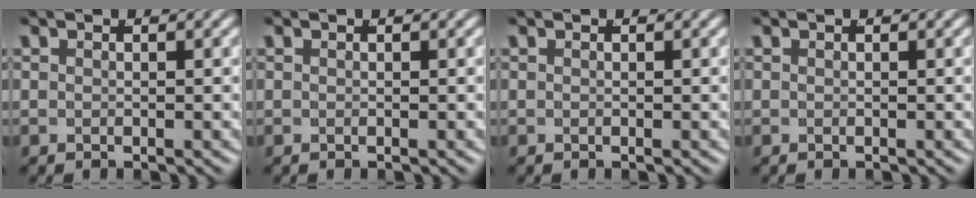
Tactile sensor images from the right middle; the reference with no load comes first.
{"total": 0.0}
{"total": 0.0}
{"total": 0.0}